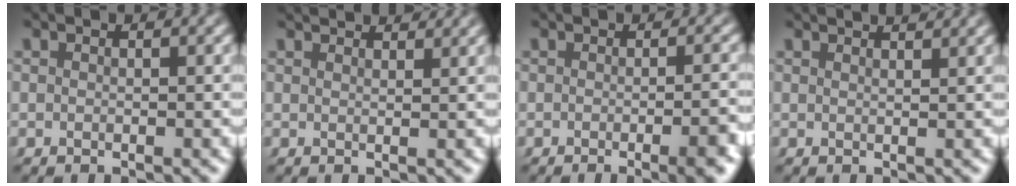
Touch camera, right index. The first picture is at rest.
{"total": 2.4, "force": [2.3, -0.3, 0.6], "torque": [0.002, 0.001, 0.034]}
{"total": 3.1, "force": [-1.4, 0.4, 2.7], "torque": [-0.028, 0.007, -0.031]}
{"total": 1.9, "force": [1.7, -0.4, 0.8], "torque": [-0.003, 0.001, 0.027]}